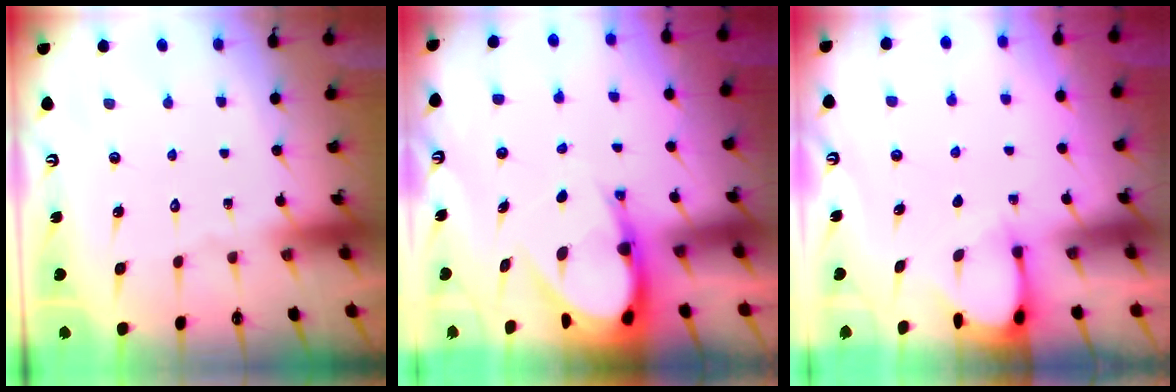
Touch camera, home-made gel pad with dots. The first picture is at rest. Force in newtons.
{"total": 9.9, "press": 9.9, "slide": 1.0}
{"total": 3.4, "press": 3.4, "slide": 0.3}